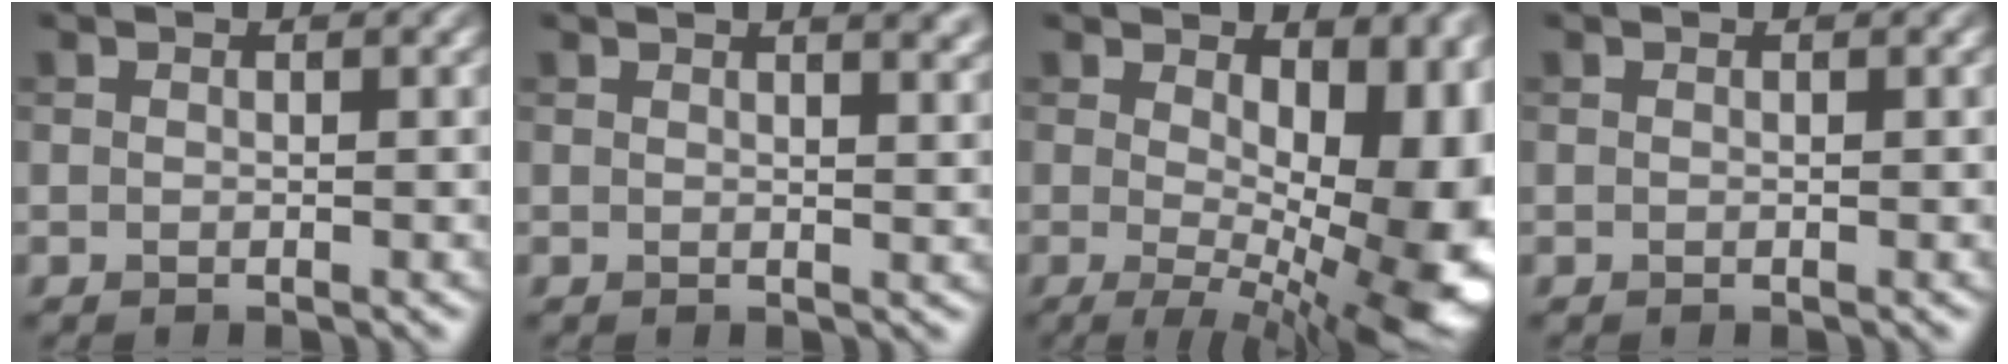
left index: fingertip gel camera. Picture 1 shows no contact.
{"total": 4.8, "force": [2.9, 2.0, 3.2], "torque": [-0.012, 0.021, 0.020]}
{"total": 15.2, "force": [-0.2, 7.8, 13.1], "torque": [-0.129, -0.015, 0.025]}
{"total": 0.0}